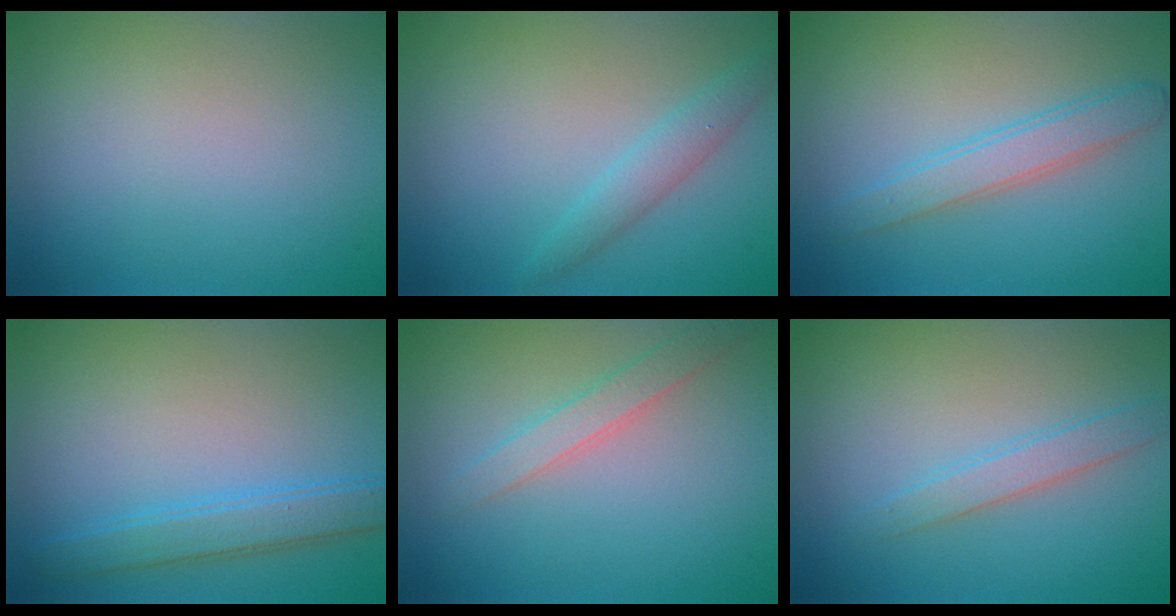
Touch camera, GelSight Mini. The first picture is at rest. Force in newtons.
{"total": 2.1, "press": 2.1, "slide": 0.1}
{"total": 2.8, "press": 2.8, "slide": 0.2}
{"total": 2.4, "press": 2.4, "slide": 0.2}
{"total": 2.0, "press": 2.0, "slide": 0.1}
{"total": 2.0, "press": 2.0, "slide": 0.0}